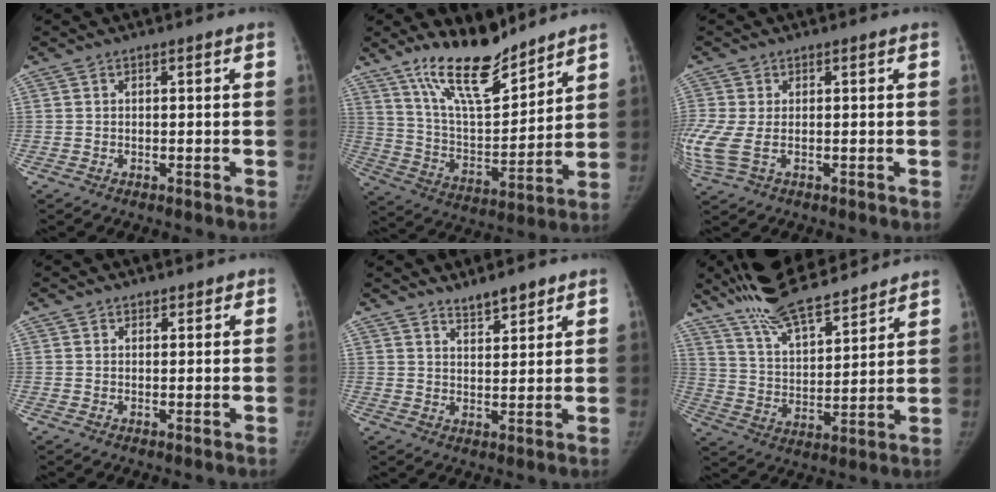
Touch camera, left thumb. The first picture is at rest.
{"total": 16.0, "force": [12.7, 4.7, 8.4], "torque": [-0.109, -0.085, 0.232]}
{"total": 6.7, "force": [-1.2, 3.4, 5.6], "torque": [-0.163, -0.002, -0.016]}
{"total": 1.4, "force": [1.2, 0.8, 0.0], "torque": [0.026, -0.006, 0.008]}
{"total": 4.7, "force": [4.0, 1.3, 2.0], "torque": [-0.015, -0.031, 0.064]}
{"total": 17.1, "force": [14.7, 4.1, 7.7], "torque": [-0.109, -0.060, 0.262]}